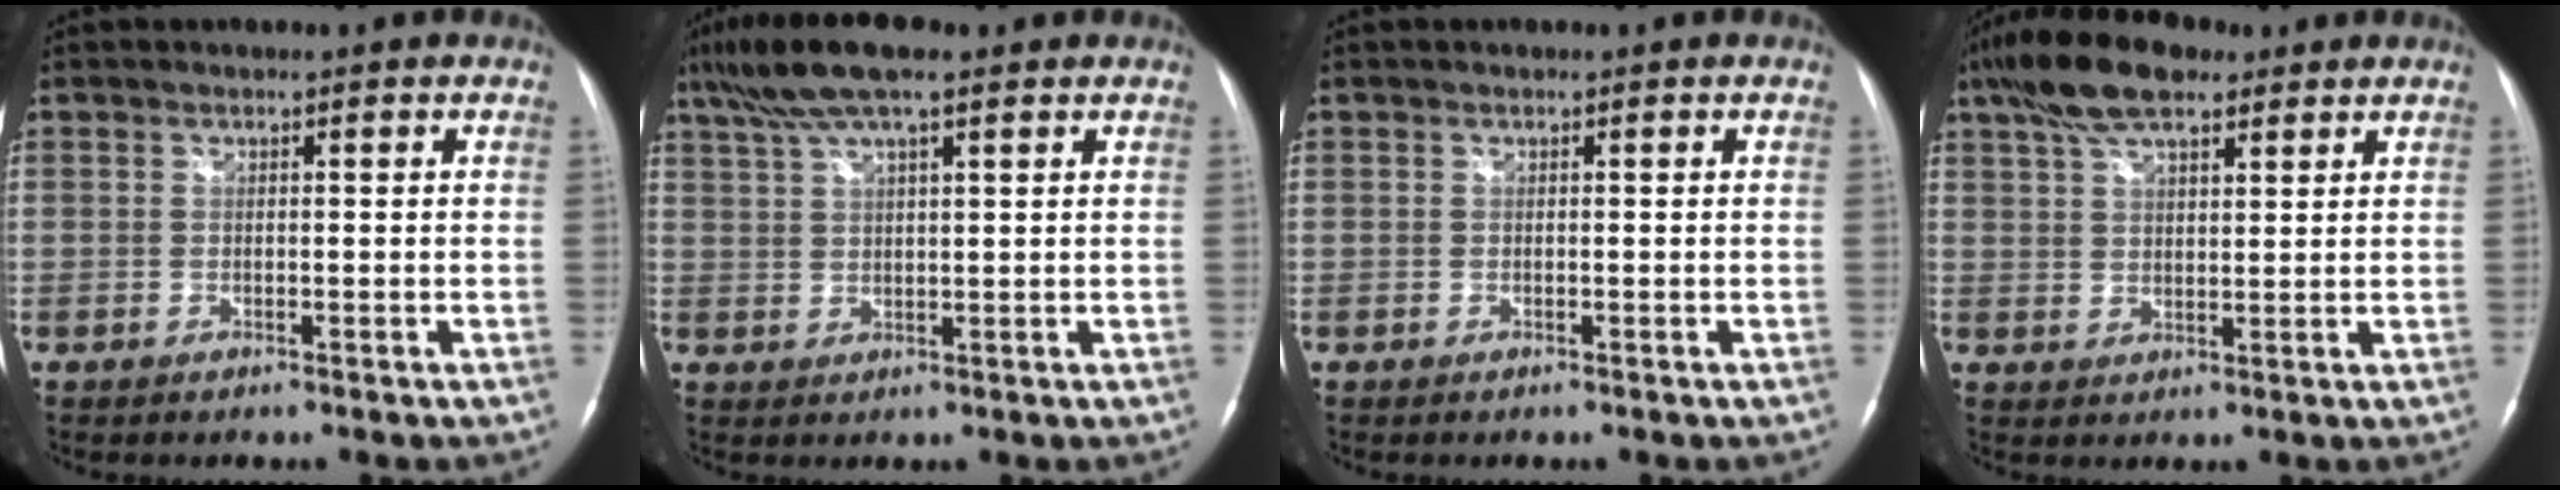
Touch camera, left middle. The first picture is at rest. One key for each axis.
{"total": 9.3, "fx": 6.5, "fy": 1.7, "fz": 6.4, "tx": -0.129, "ty": 0.026, "tz": 0.112}
{"total": 0.0}
{"total": 10.6, "fx": 7.3, "fy": 3.8, "fz": 6.7, "tx": -0.135, "ty": 0.027, "tz": 0.129}